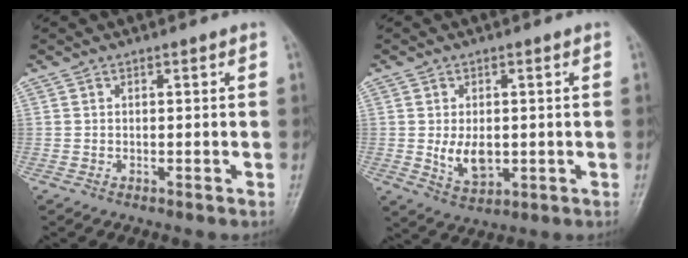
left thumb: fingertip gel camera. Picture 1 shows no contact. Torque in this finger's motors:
{"motor_torque": [0.06, 0.08, 0.26, 0.03, 0.01]}